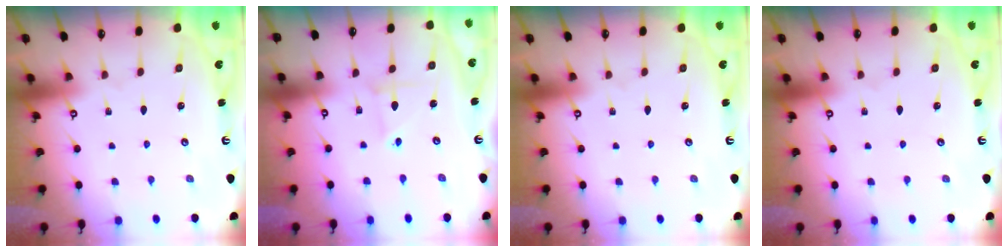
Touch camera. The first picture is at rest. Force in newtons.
{"total": 2.8, "press": 2.8, "slide": 0.3}
{"total": 0.0}
{"total": 0.0}